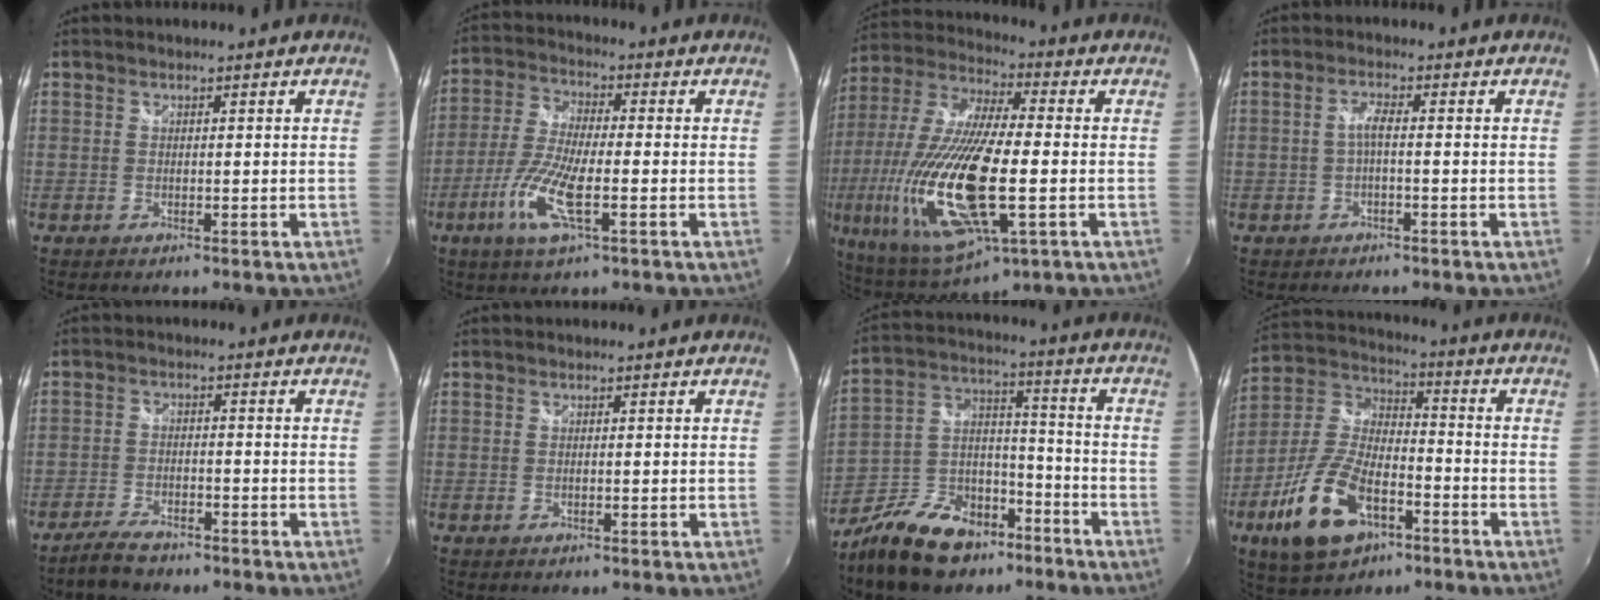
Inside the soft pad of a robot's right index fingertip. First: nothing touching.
{"total": 10.7, "force": [-4.0, 2.4, 9.7], "torque": [-0.211, -0.007, -0.081]}
{"total": 27.3, "force": [-6.2, 8.8, 25.1], "torque": [-0.528, -0.052, -0.112]}
{"total": 2.1, "force": [-0.6, 0.2, 2.0], "torque": [-0.041, 0.005, -0.013]}
{"total": 5.3, "force": [-4.5, 1.8, 2.1], "torque": [-0.064, -0.005, -0.083]}
{"total": 0.0}
{"total": 17.4, "force": [-11.9, 9.5, 8.4], "torque": [-0.189, 0.024, -0.194]}
{"total": 16.9, "force": [-8.0, 8.4, 12.2], "torque": [-0.266, -0.004, -0.142]}